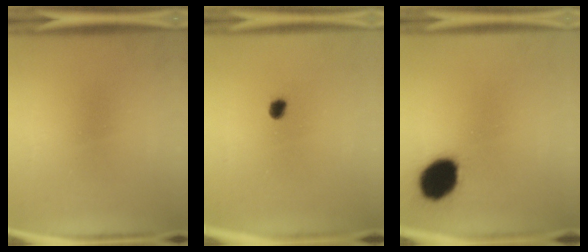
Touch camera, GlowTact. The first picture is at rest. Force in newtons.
{"total": 1.9}
{"total": 14.1}